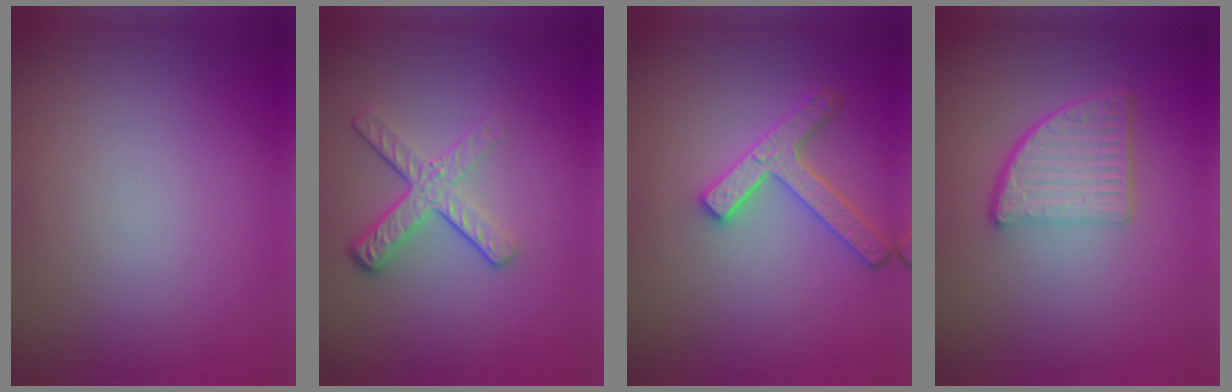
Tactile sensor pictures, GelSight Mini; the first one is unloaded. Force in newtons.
{"total": 4.1, "press": 2.7, "slide": 3.2}
{"total": 3.4, "press": 3.1, "slide": 1.4}
{"total": 4.8, "press": 3.3, "slide": 3.5}